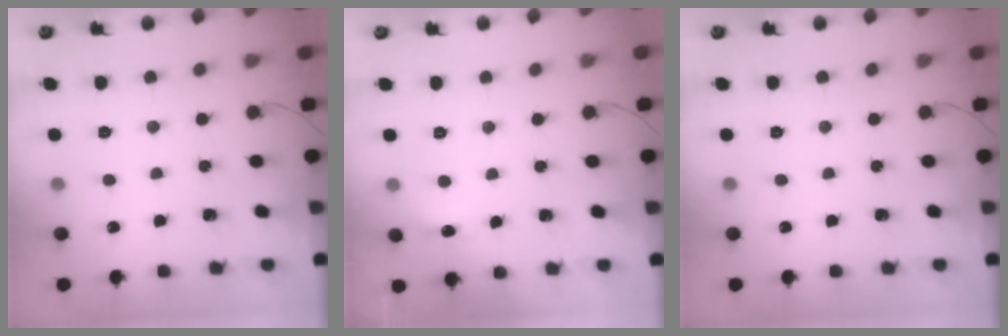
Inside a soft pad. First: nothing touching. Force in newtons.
{"total": 6.2, "press": 6.0, "slide": 1.9}
{"total": 0.0}